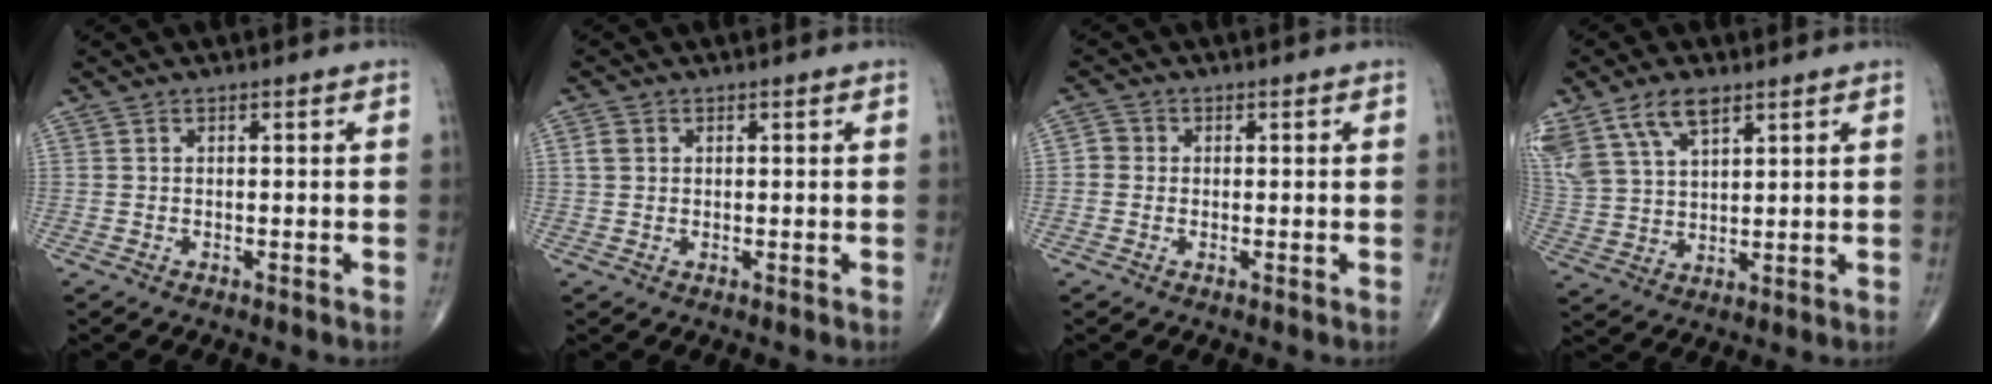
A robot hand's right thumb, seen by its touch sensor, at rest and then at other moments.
{"total": 1.9, "force": [0.5, 1.6, 0.9], "torque": [-0.017, 0.003, 0.010]}
{"total": 2.1, "force": [-0.2, 2.0, 0.7], "torque": [-0.001, 0.005, -0.010]}
{"total": 13.1, "force": [7.8, 6.8, 8.0], "torque": [-0.166, -0.010, 0.157]}